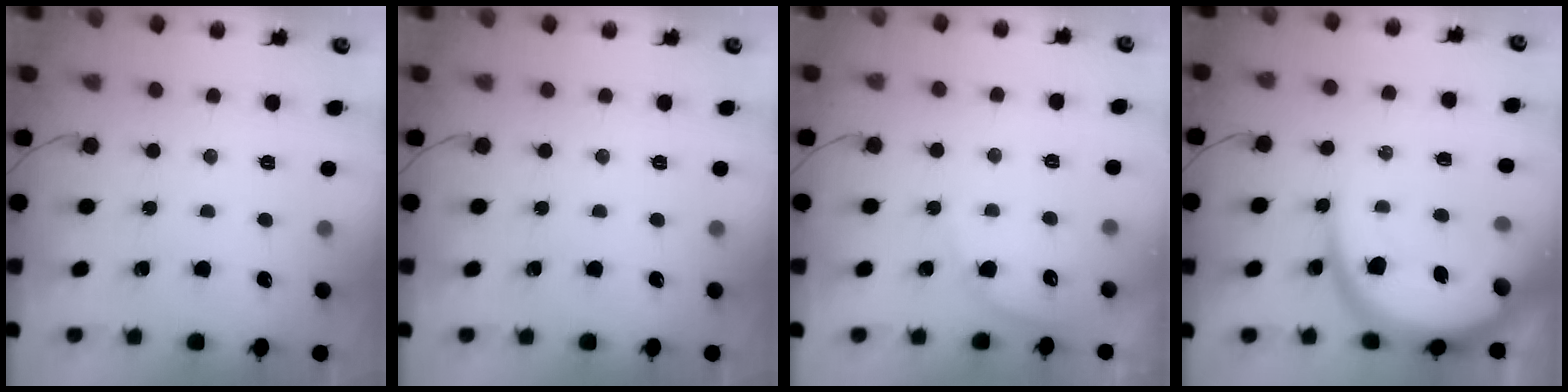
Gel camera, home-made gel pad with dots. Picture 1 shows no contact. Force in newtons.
{"total": 0.0}
{"total": 3.8, "press": 3.8, "slide": 0.4}
{"total": 12.4, "press": 12.3, "slide": 1.2}